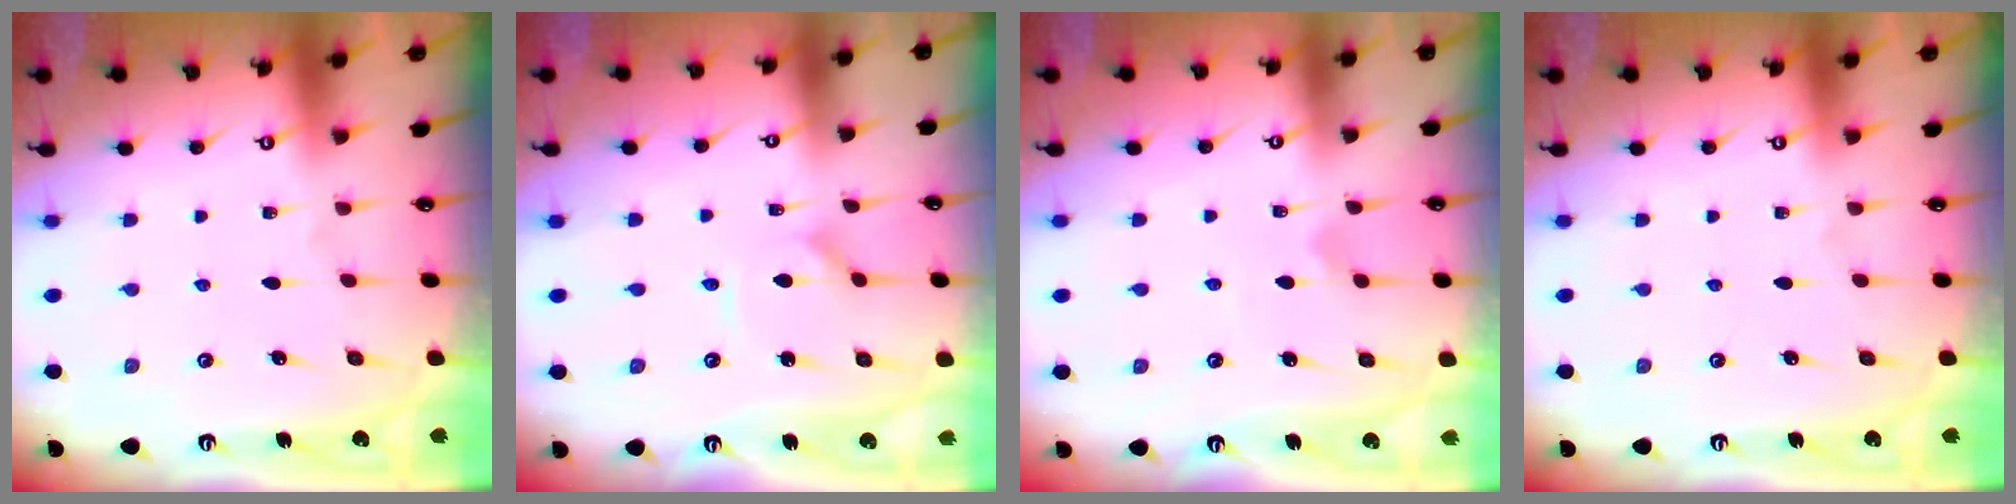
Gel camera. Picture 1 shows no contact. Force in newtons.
{"total": 2.2, "press": 2.2, "slide": 0.4}
{"total": 4.7, "press": 4.7, "slide": 0.5}
{"total": 0.0}